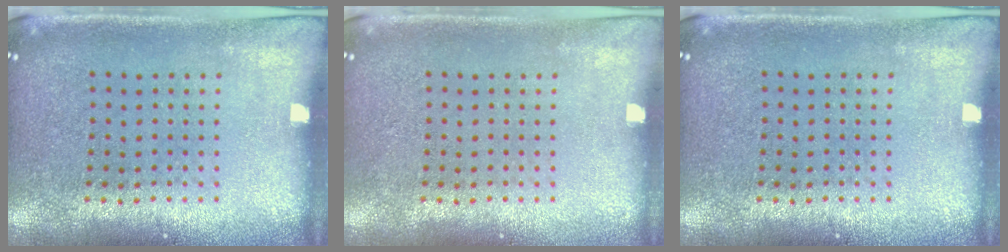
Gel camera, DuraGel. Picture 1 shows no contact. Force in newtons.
{"total": 0.0}
{"total": 0.0}